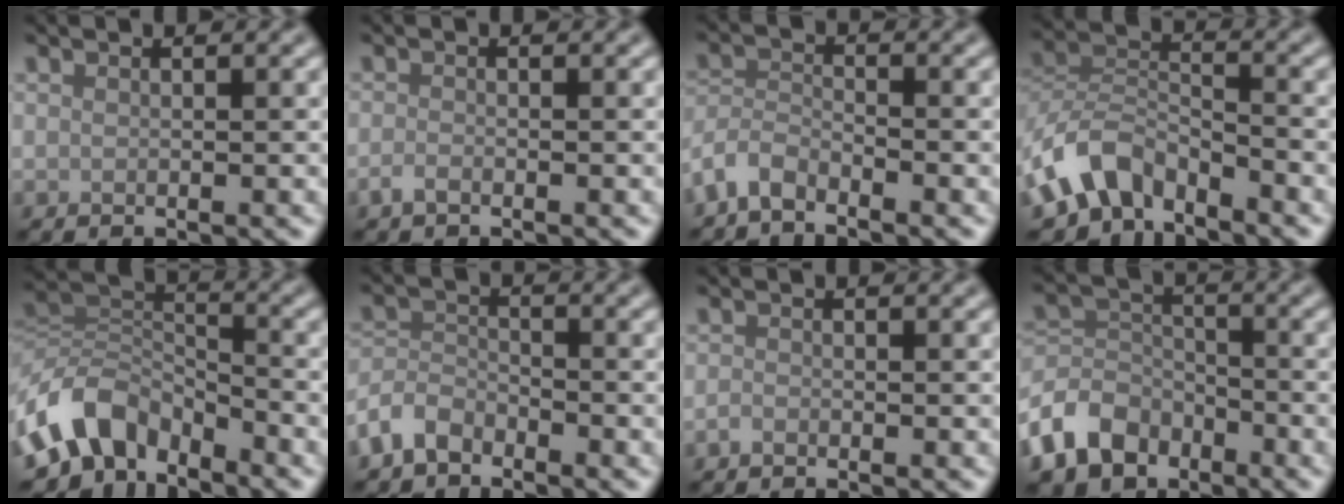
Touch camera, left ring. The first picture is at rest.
{"total": 1.0, "force": [-0.7, 0.4, 0.7], "torque": [-0.016, -0.001, -0.016]}
{"total": 2.8, "force": [-2.5, 0.8, 0.9], "torque": [-0.020, 0.001, -0.061]}
{"total": 5.7, "force": [-4.3, 3.0, 2.1], "torque": [-0.035, -0.002, -0.095]}
{"total": 6.2, "force": [-4.5, 3.4, 2.4], "torque": [-0.031, -0.001, -0.097]}
{"total": 3.1, "force": [-2.5, 1.5, 0.9], "torque": [-0.020, 0.004, -0.064]}
{"total": 0.7, "force": [-0.6, 0.3, 0.3], "torque": [-0.005, -0.002, -0.012]}
{"total": 6.2, "force": [-3.8, 4.3, 2.3], "torque": [-0.048, -0.001, -0.092]}